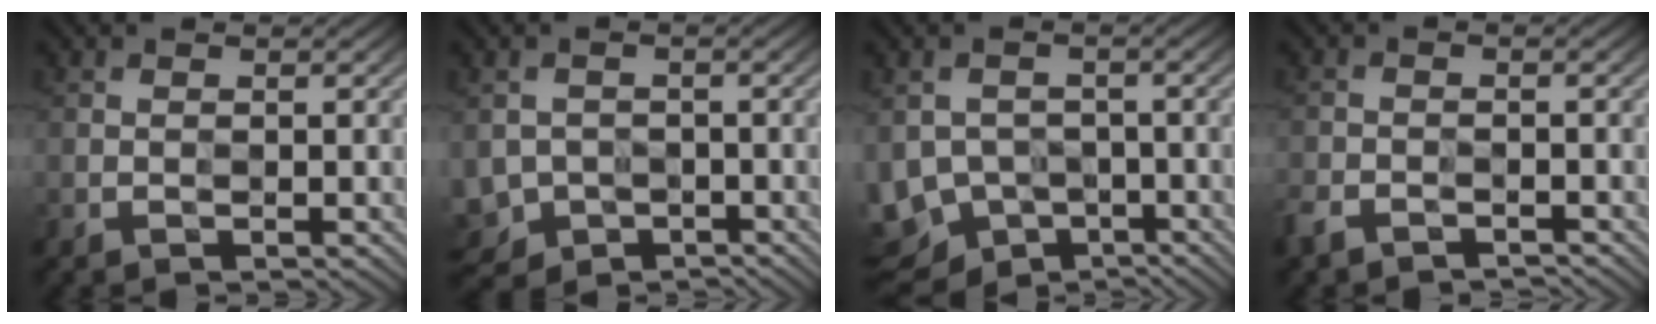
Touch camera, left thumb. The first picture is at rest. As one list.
[{"total": 2.9, "force": [-1.4, 2.5, 0.0], "torque": [-0.014, -0.010, -0.031]}, {"total": 5.3, "force": [-3.1, 4.0, 1.7], "torque": [-0.040, -0.009, -0.060]}, {"total": 2.4, "force": [-2.3, 0.4, -0.2], "torque": [-0.003, -0.005, -0.055]}]